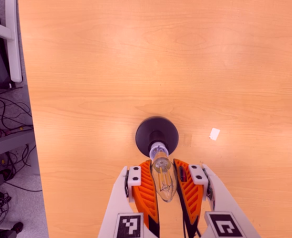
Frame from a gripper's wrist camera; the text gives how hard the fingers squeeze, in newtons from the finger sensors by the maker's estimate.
{"total": 22.1, "left": 24.6, "right": 19.6}